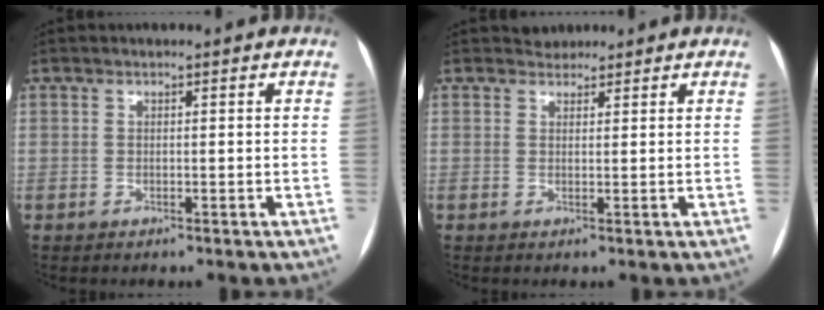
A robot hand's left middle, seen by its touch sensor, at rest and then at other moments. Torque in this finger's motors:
{"motor_torque": [0.00, 0.00, -0.02, -0.01]}